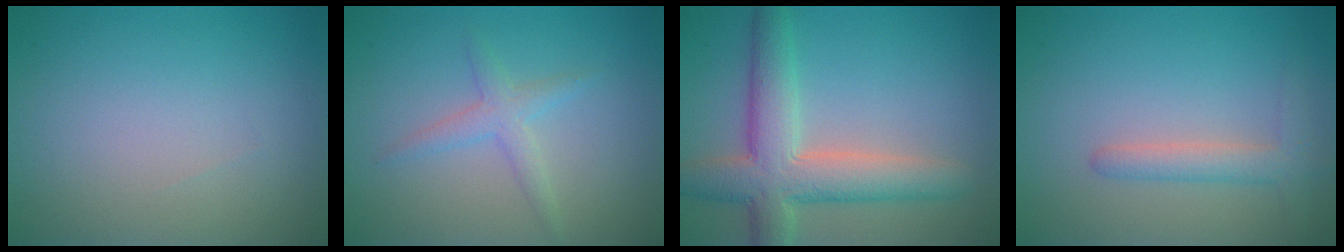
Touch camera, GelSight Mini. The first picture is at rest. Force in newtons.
{"total": 2.0, "press": 2.0, "slide": 0.1}
{"total": 6.9, "press": 6.9, "slide": 0.6}
{"total": 2.4, "press": 2.4, "slide": 0.3}